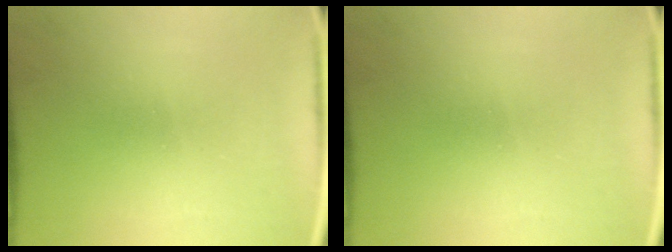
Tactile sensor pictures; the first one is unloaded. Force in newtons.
{"total": 0.0}